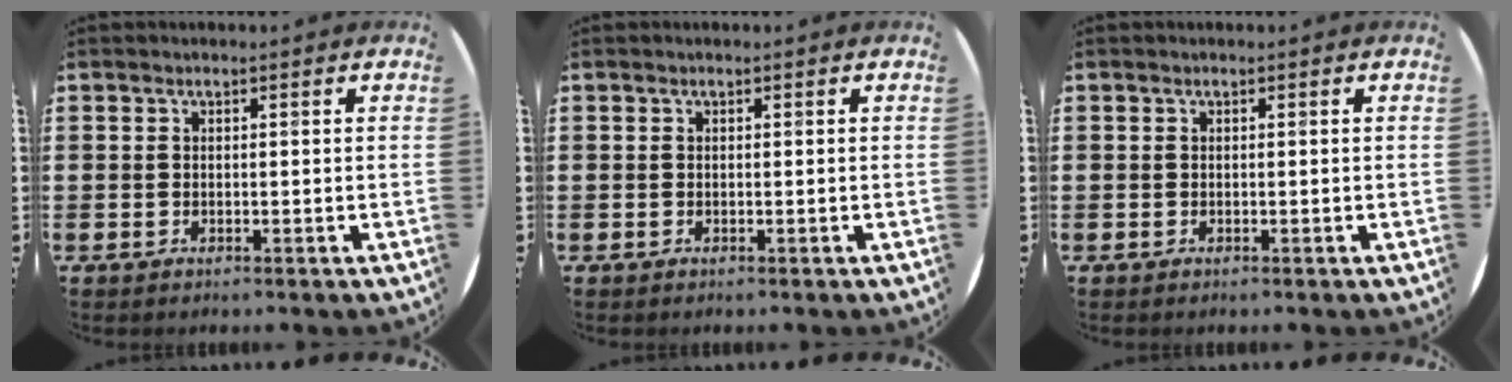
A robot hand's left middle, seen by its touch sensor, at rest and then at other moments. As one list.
[{"total": 0.0}, {"total": 0.0}]